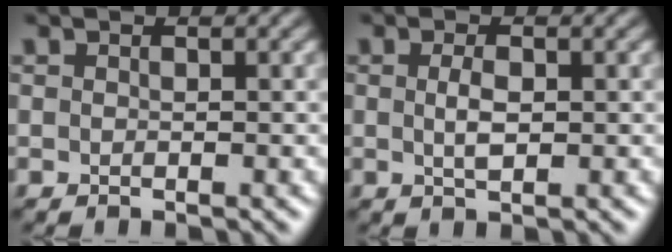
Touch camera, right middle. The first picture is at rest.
{"total": 1.8, "force": [0.1, 0.7, 1.7], "torque": [-0.037, 0.000, 0.004]}